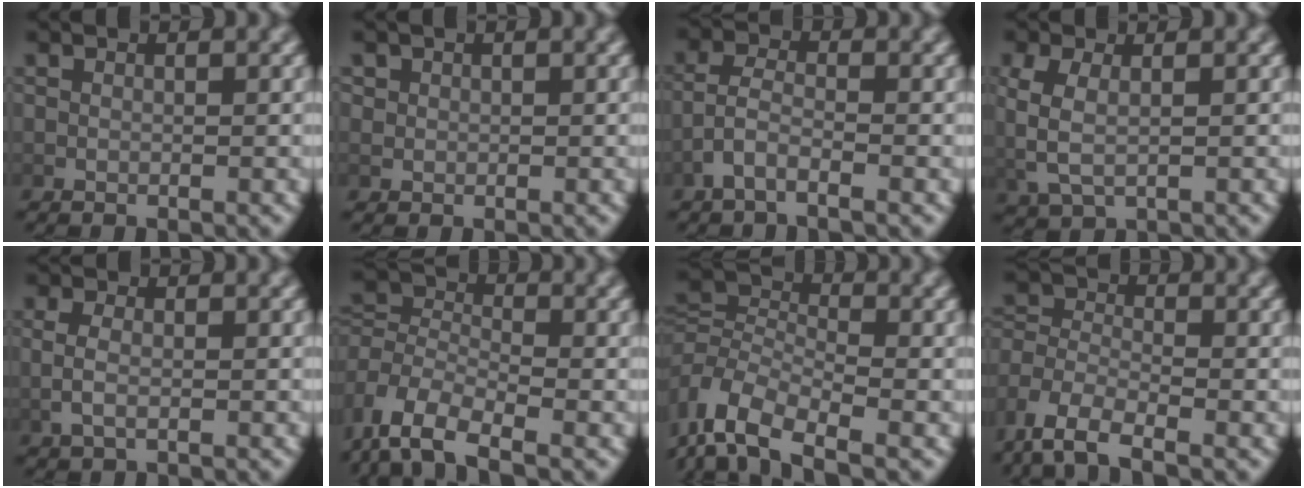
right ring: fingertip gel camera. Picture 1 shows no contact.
{"total": 2.0, "force": [0.5, 1.9, 0.5], "torque": [-0.019, -0.004, 0.012]}
{"total": 2.7, "force": [-1.4, 1.2, 2.0], "torque": [-0.051, -0.009, -0.024]}
{"total": 3.4, "force": [0.4, 2.1, 2.7], "torque": [-0.066, -0.004, 0.020]}
{"total": 2.1, "force": [0.0, 1.1, 1.7], "torque": [-0.043, -0.007, 0.006]}
{"total": 5.6, "force": [-1.2, 4.5, 3.1], "torque": [-0.091, -0.029, -0.021]}
{"total": 6.4, "force": [-2.7, 4.6, 3.6], "torque": [-0.094, -0.031, -0.041]}
{"total": 4.6, "force": [-1.6, 3.5, 2.4], "torque": [-0.081, -0.030, -0.023]}